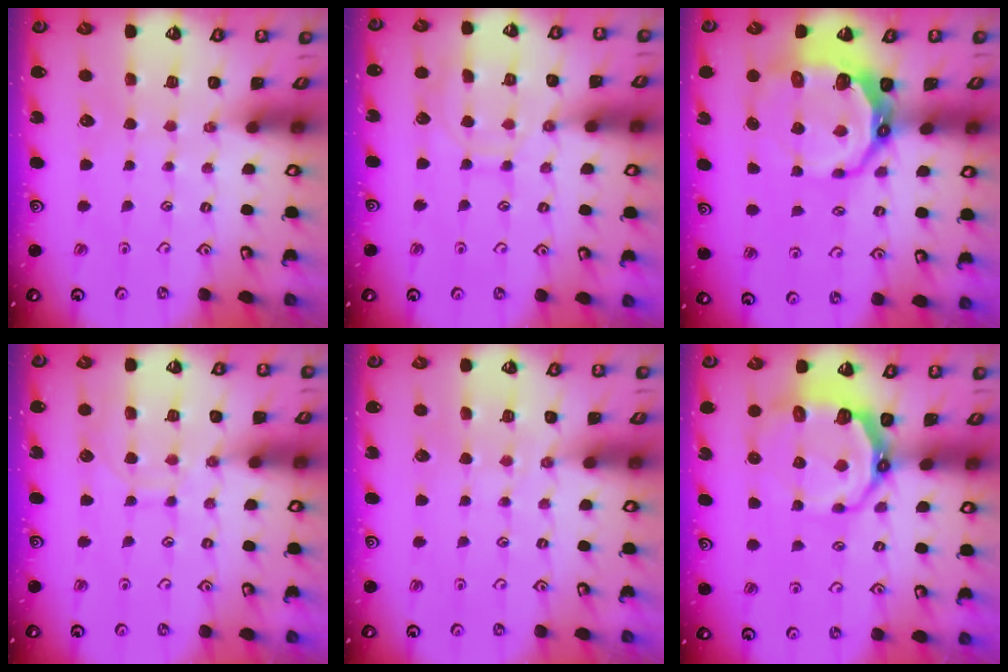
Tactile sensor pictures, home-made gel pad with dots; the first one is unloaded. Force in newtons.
{"total": 9.0, "press": 9.0, "slide": 0.8}
{"total": 12.7, "press": 11.7, "slide": 5.0}
{"total": 9.3, "press": 9.3, "slide": 0.8}
{"total": 2.8, "press": 2.8, "slide": 0.3}
{"total": 10.0, "press": 8.7, "slide": 5.0}